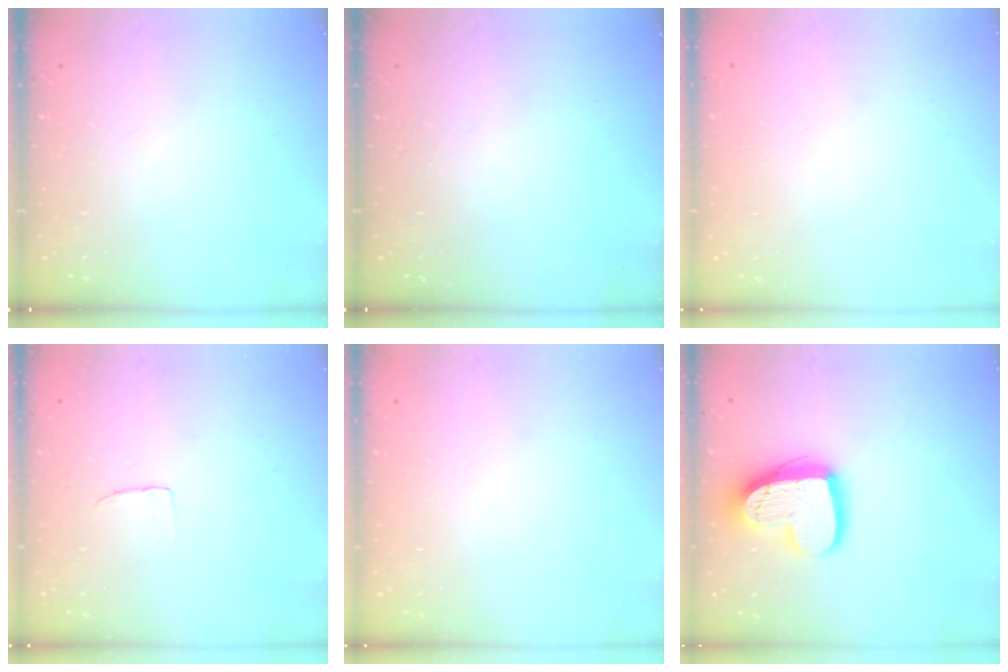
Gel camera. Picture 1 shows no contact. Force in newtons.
{"total": 0.0}
{"total": 0.0}
{"total": 2.7, "press": 2.7, "slide": 0.2}
{"total": 0.0}
{"total": 16.3, "press": 16.3, "slide": 1.3}